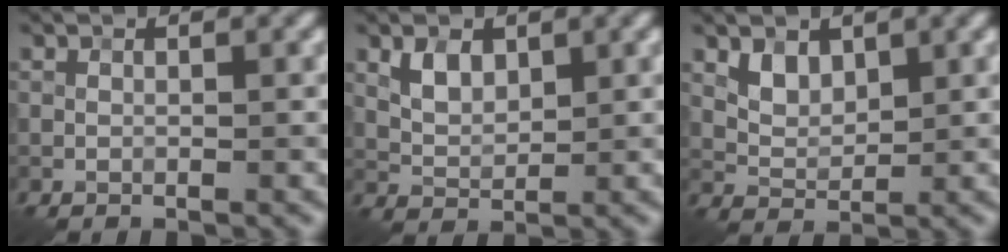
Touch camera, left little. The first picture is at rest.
{"total": 2.6, "force": [1.2, 1.6, 1.6], "torque": [-0.033, -0.002, 0.025]}
{"total": 2.3, "force": [1.3, 1.5, 1.2], "torque": [-0.024, -0.005, 0.029]}